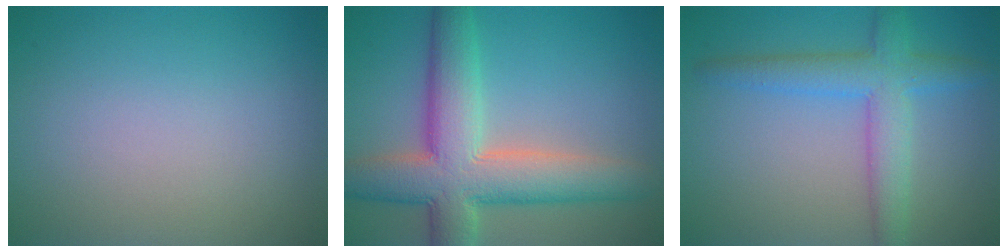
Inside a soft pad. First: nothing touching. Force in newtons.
{"total": 9.3, "press": 9.3, "slide": 0.7}
{"total": 4.8, "press": 4.8, "slide": 0.1}